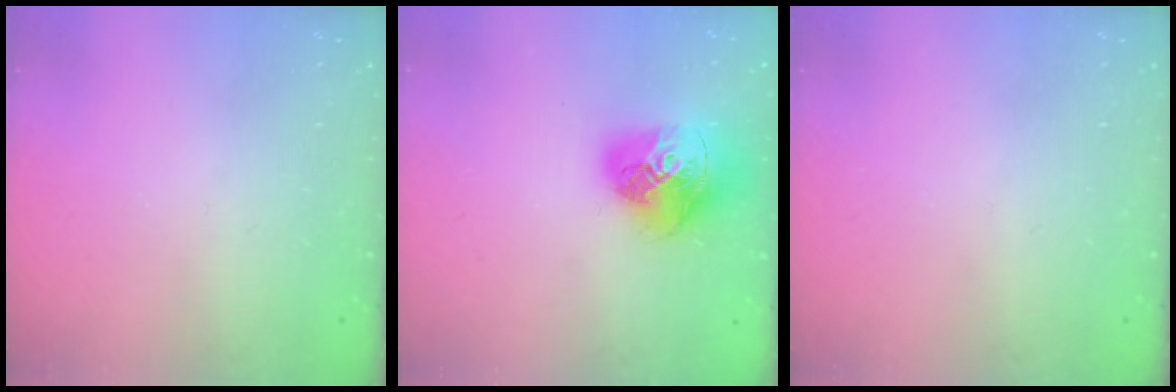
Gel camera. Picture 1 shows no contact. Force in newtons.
{"total": 17.5, "press": 17.4, "slide": 2.0}
{"total": 0.0}